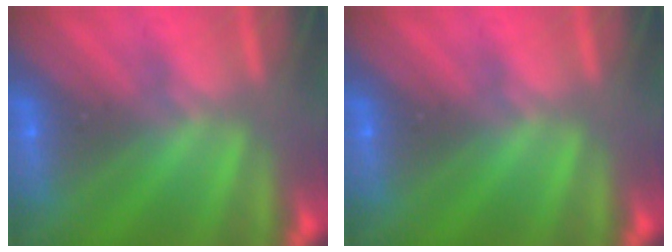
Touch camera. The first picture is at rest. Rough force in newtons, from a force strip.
{"total": 0.0}